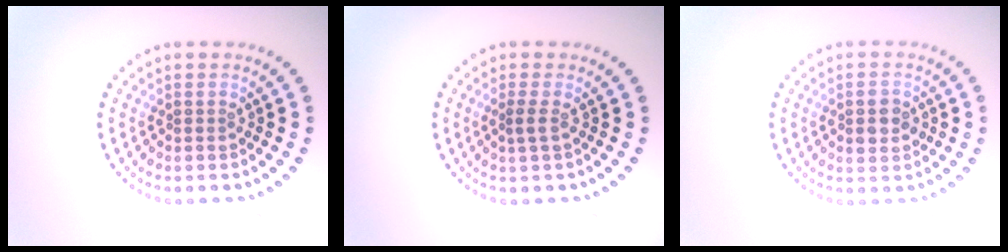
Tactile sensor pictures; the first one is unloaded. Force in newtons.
{"total": 1.0, "press": 0.8, "slide": 0.6}
{"total": 2.3, "press": 2.3, "slide": 0.1}